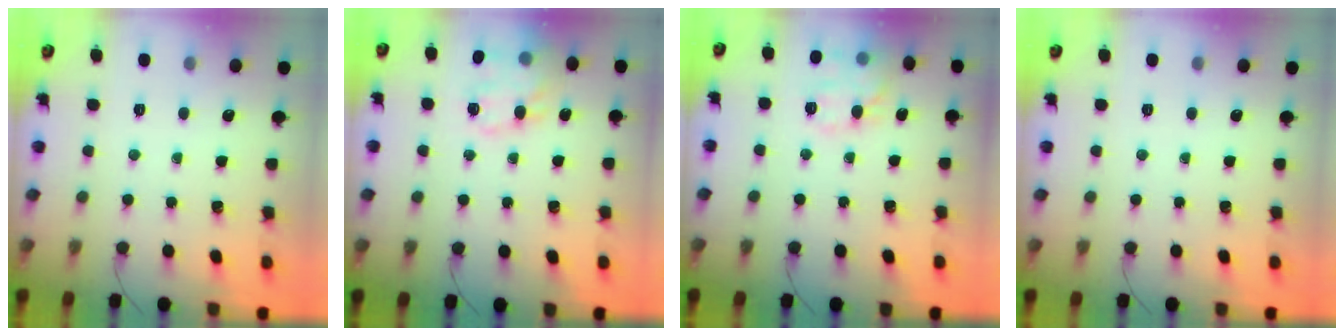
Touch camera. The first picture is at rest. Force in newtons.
{"total": 17.1, "press": 16.9, "slide": 2.7}
{"total": 12.1, "press": 12.0, "slide": 0.8}
{"total": 0.0}